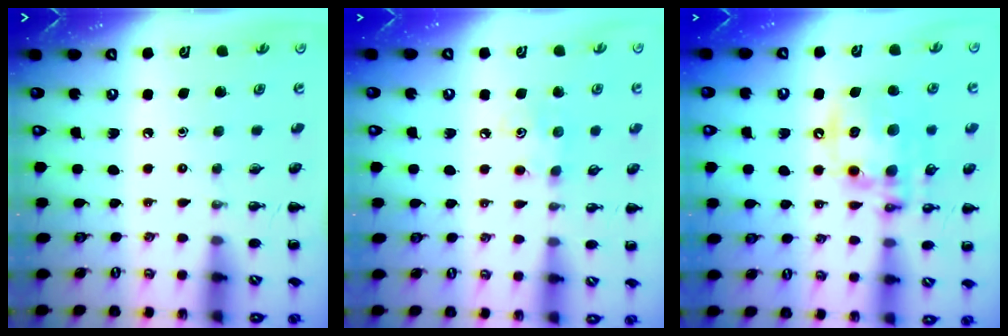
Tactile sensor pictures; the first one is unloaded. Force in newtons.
{"total": 5.0, "press": 4.9, "slide": 0.9}
{"total": 15.1, "press": 14.8, "slide": 3.2}